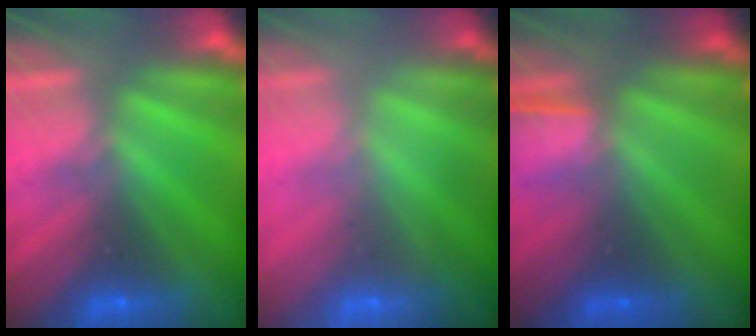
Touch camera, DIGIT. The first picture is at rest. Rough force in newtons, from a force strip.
{"total": 1.1}
{"total": 1.4}